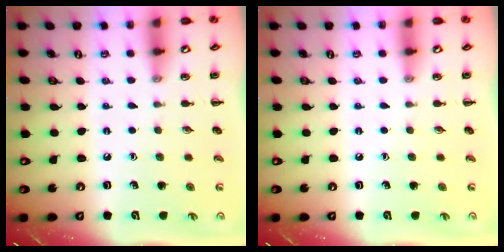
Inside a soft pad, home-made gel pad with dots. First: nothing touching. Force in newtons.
{"total": 0.0}